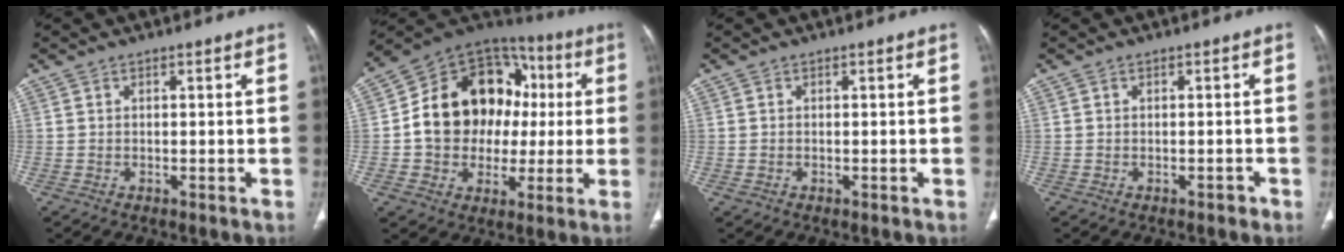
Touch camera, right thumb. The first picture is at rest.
{"total": 21.4, "force": [1.6, 16.7, 13.4], "torque": [-0.172, 0.042, 0.030]}
{"total": 0.5, "force": [-0.1, 0.4, 0.3], "torque": [-0.013, 0.002, 0.000]}
{"total": 0.9, "force": [-0.6, 0.6, 0.4], "torque": [-0.005, 0.003, -0.008]}